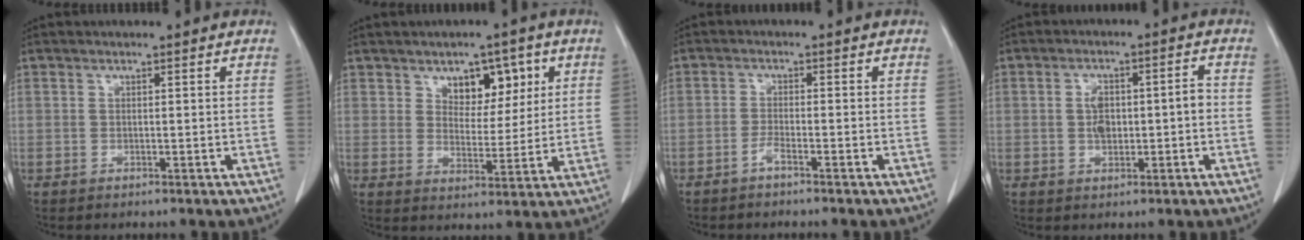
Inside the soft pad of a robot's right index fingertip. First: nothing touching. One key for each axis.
{"total": 6.8, "fx": 3.3, "fy": 4.1, "fz": 4.3, "tx": -0.052, "ty": 0.008, "tz": 0.054}
{"total": 1.7, "fx": -1.4, "fy": -0.1, "fz": 1.0, "tx": -0.022, "ty": 0.001, "tz": -0.029}
{"total": 5.3, "fx": -0.4, "fy": 2.3, "fz": 4.7, "tx": -0.089, "ty": 0.016, "tz": -0.004}